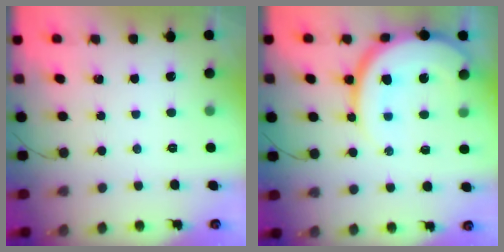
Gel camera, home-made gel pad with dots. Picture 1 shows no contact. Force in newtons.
{"total": 15.2, "press": 15.1, "slide": 1.6}